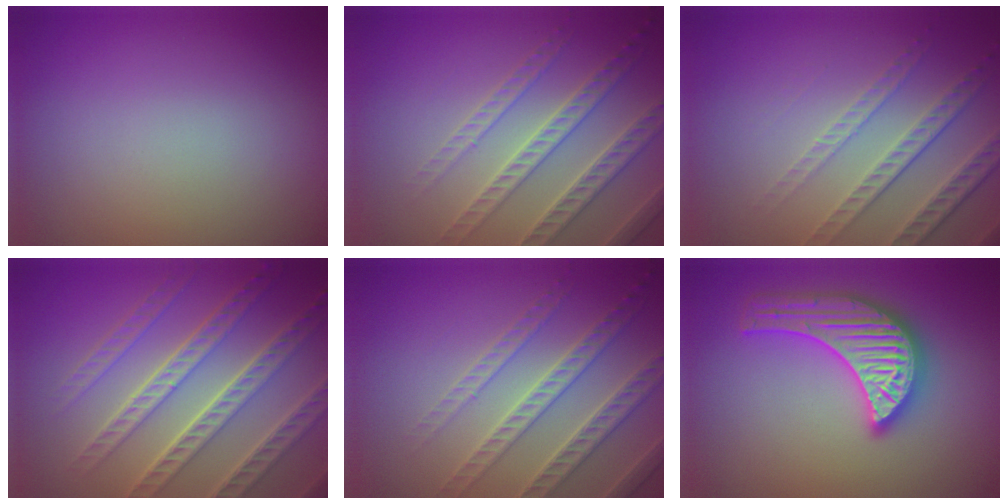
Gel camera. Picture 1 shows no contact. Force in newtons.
{"total": 4.0, "press": 3.9, "slide": 0.8}
{"total": 4.6, "press": 3.3, "slide": 3.2}
{"total": 8.3, "press": 5.8, "slide": 5.9}
{"total": 4.0, "press": 3.9, "slide": 0.8}
{"total": 5.5, "press": 5.5, "slide": 0.6}